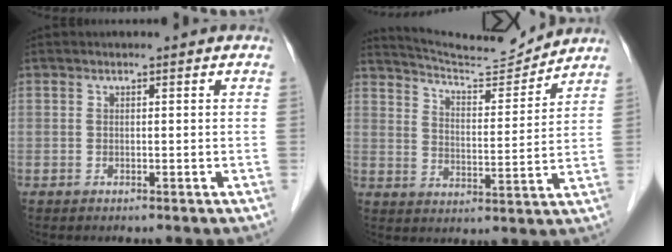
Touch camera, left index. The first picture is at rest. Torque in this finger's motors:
{"motor_torque": [0.38, -0.64, 0.01, 0.01]}